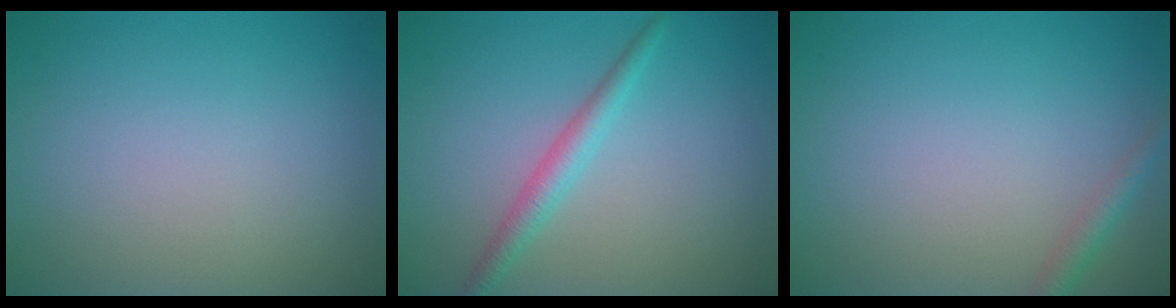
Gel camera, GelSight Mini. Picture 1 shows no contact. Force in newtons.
{"total": 1.5, "press": 1.5, "slide": 0.1}
{"total": 1.4, "press": 1.4, "slide": 0.1}